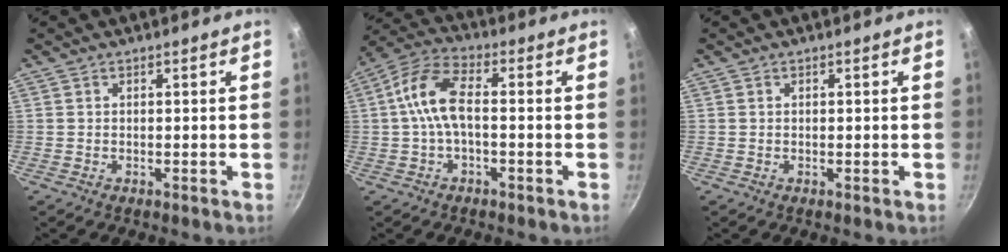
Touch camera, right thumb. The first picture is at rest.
{"total": 9.2, "force": [-0.7, 4.3, 8.1], "torque": [-0.168, 0.036, -0.027]}
{"total": 0.0}